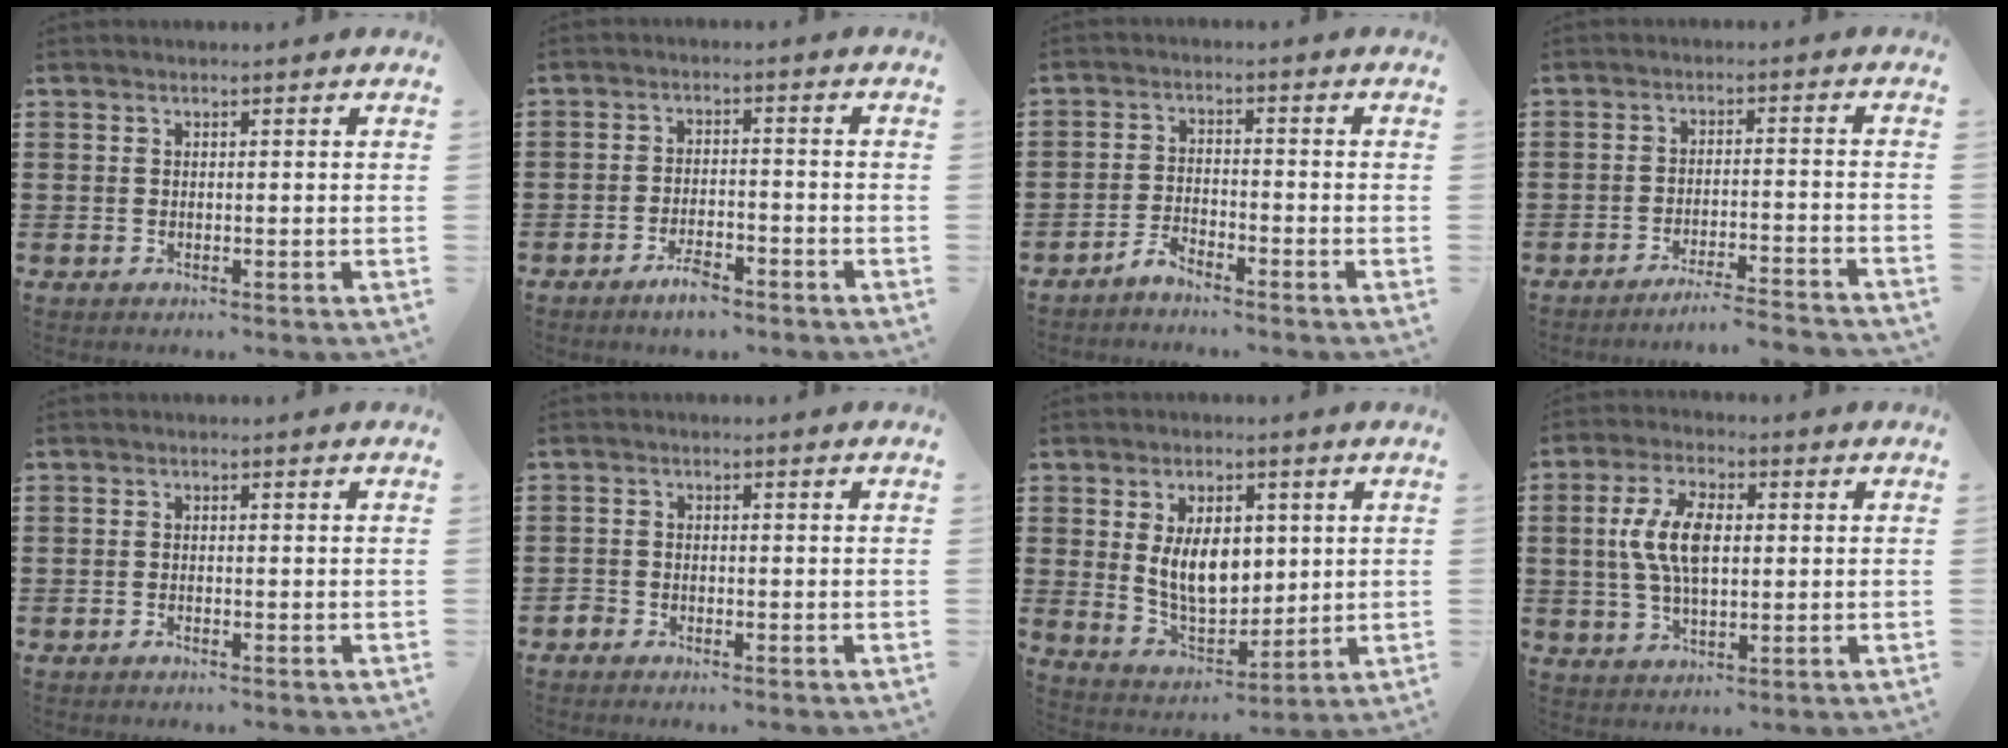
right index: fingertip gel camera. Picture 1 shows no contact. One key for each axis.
{"total": 4.1, "fx": -3.0, "fy": 1.3, "fz": 2.5, "tx": -0.048, "ty": 0.006, "tz": -0.058}
{"total": 2.6, "fx": -2.5, "fy": 0.4, "fz": 0.3, "tx": -0.013, "ty": 0.008, "tz": -0.053}
{"total": 3.9, "fx": -3.7, "fy": -0.4, "fz": 1.2, "tx": -0.021, "ty": -0.006, "tz": -0.075}
{"total": 0.5, "fx": -0.4, "fy": 0.1, "fz": 0.3, "tx": -0.008, "ty": -0.003, "tz": -0.007}
{"total": 1.5, "fx": -1.3, "fy": 0.7, "fz": 0.1, "tx": -0.005, "ty": 0.003, "tz": -0.029}
{"total": 9.1, "fx": 1.7, "fy": 5.6, "fz": 6.9, "tx": -0.127, "ty": 0.006, "tz": 0.027}
{"total": 8.5, "fx": 0.8, "fy": 4.0, "fz": 7.5, "tx": -0.165, "ty": 0.009, "tz": 0.007}